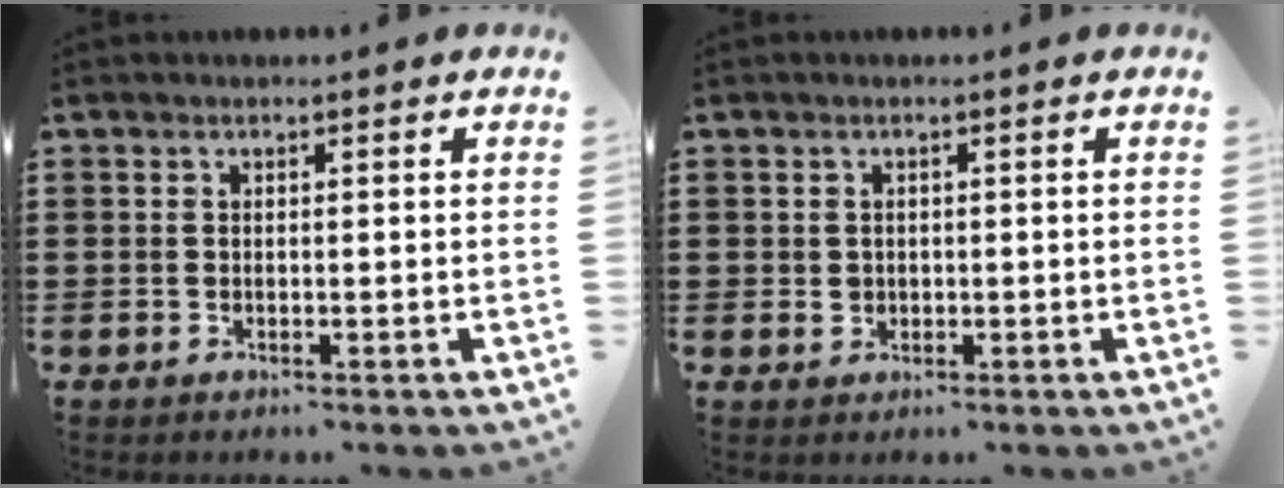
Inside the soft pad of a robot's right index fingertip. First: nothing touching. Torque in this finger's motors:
{"motor_torque": [0.42, 1.07, 0.00, 0.00]}